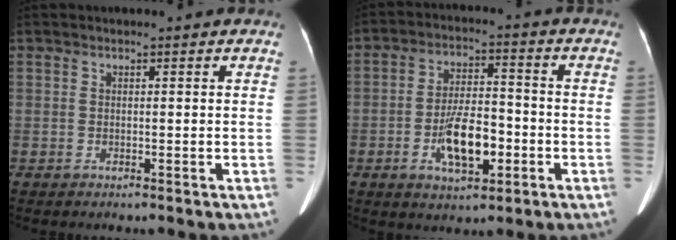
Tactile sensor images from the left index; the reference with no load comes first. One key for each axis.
{"total": 9.3, "fx": -3.1, "fy": 3.7, "fz": 8.0, "tx": -0.153, "ty": 0.007, "tz": -0.050}